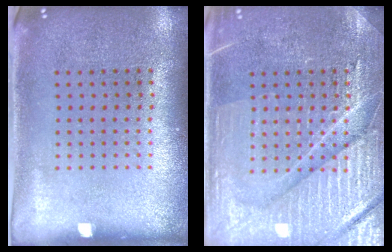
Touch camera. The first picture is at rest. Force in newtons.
{"total": 4.2, "press": 4.2, "slide": 0.5}